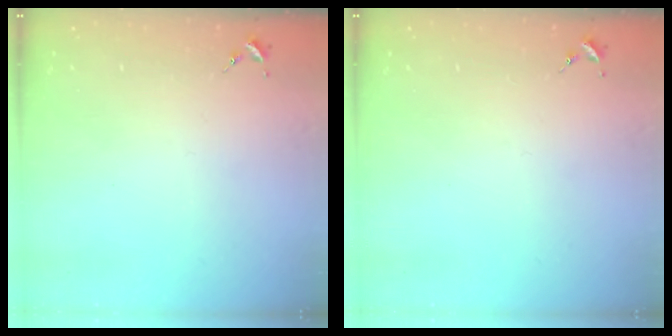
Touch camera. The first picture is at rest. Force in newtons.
{"total": 0.0}